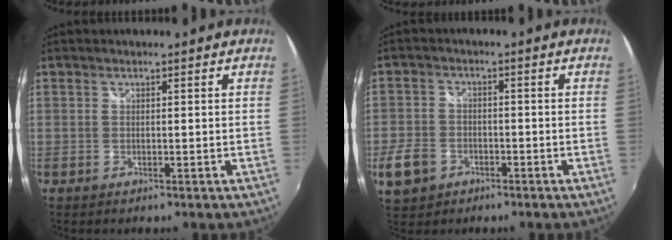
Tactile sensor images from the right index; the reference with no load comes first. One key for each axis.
{"total": 7.6, "fx": -3.6, "fy": 5.9, "fz": 3.2, "tx": -0.096, "ty": 0.006, "tz": -0.062}